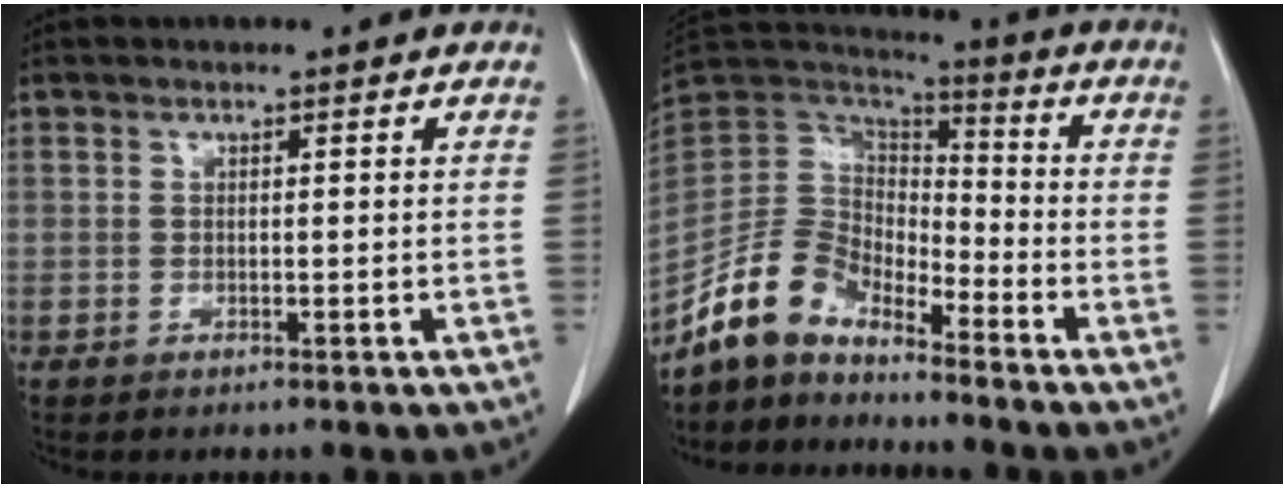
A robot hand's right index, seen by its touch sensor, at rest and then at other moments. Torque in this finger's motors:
{"motor_torque": [0.02, -0.04, 0.27, -0.01]}